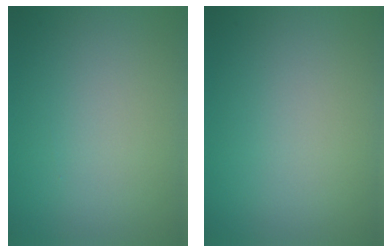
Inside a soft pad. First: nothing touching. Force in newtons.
{"total": 0.0}